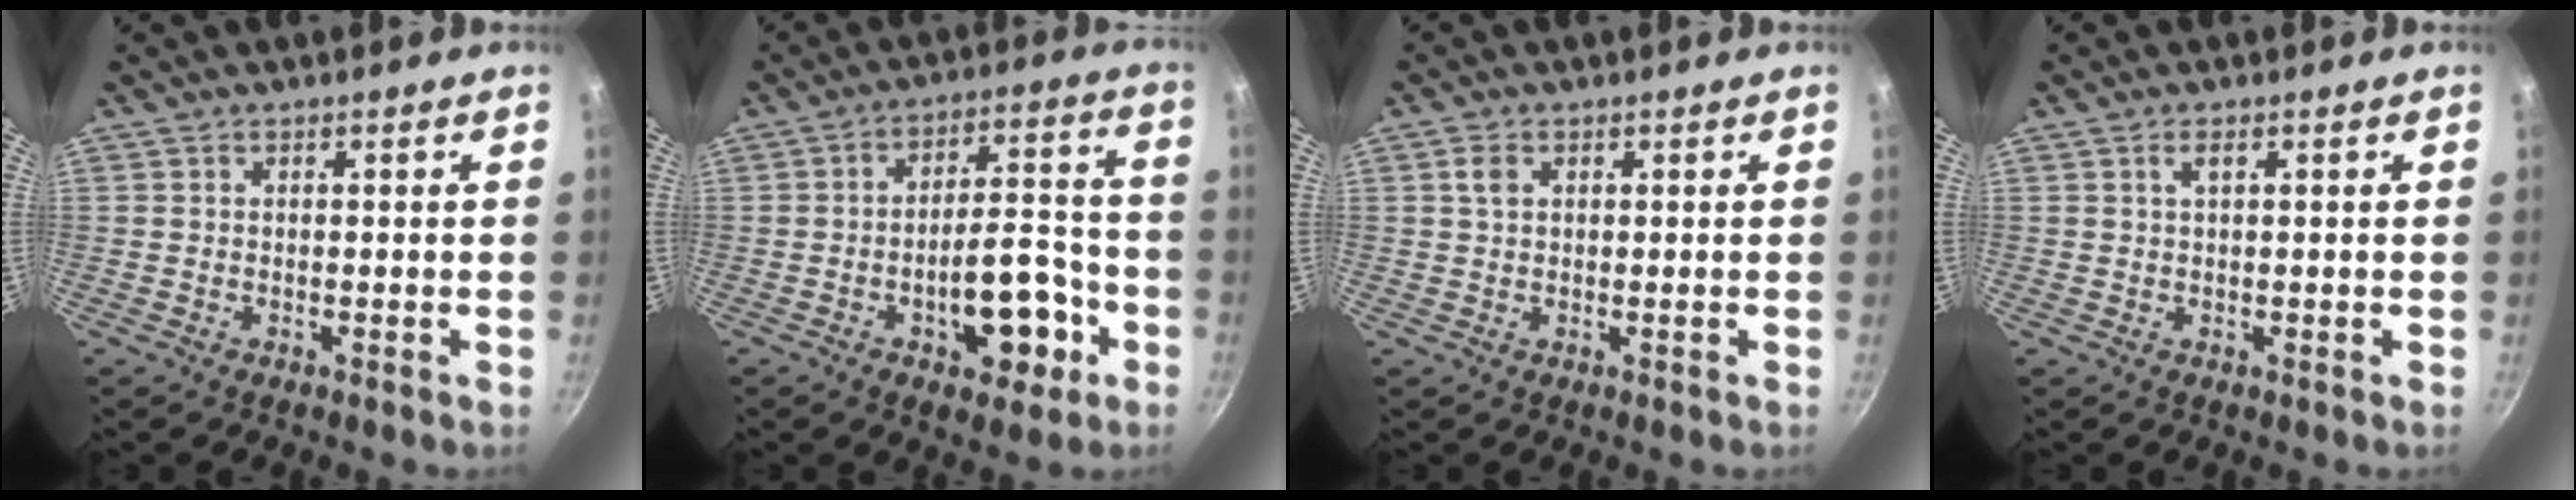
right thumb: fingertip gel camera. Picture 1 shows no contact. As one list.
[{"total": 13.1, "force": [-5.0, 6.5, 10.3], "torque": [-0.115, 0.047, -0.063]}, {"total": 2.2, "force": [0.7, 1.5, 1.4], "torque": [-0.026, 0.002, 0.013]}, {"total": 1.4, "force": [0.5, 0.5, 1.2], "torque": [-0.022, 0.002, 0.008]}]